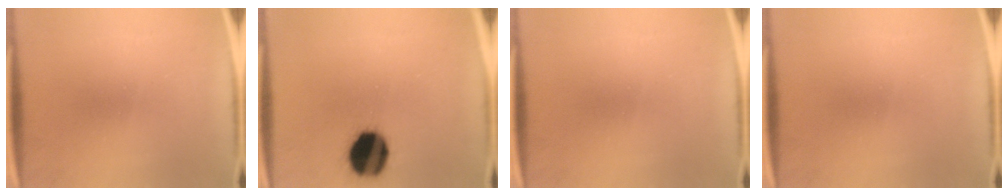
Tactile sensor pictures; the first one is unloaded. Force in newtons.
{"total": 15.7}
{"total": 0.0}
{"total": 0.0}